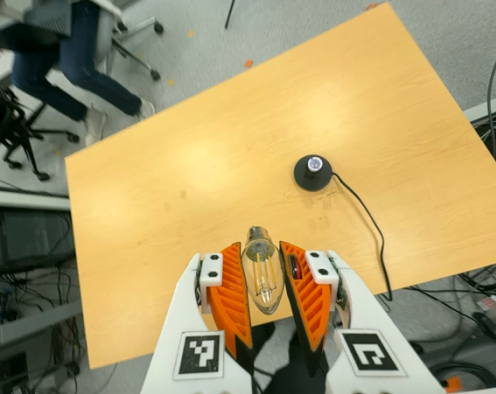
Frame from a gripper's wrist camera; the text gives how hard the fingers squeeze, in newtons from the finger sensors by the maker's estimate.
{"total": 8.2, "left": 7.0, "right": 9.4}